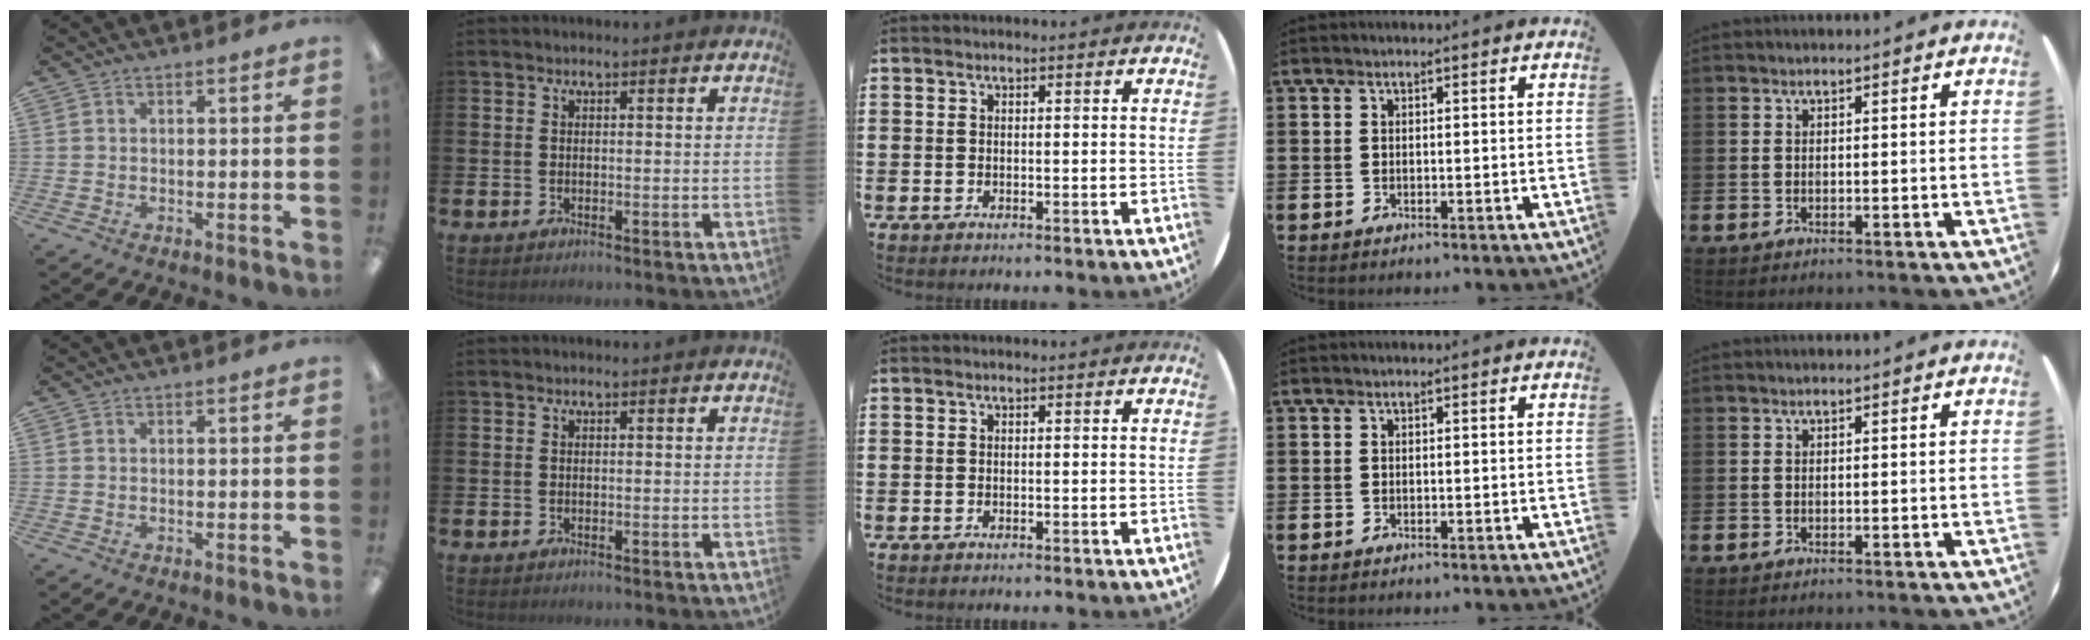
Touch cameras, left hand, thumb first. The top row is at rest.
{}